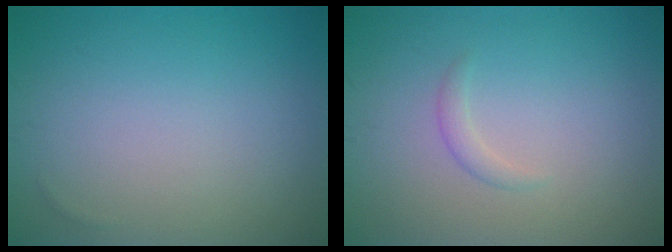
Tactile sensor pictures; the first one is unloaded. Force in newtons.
{"total": 0.9, "press": 0.9, "slide": 0.0}